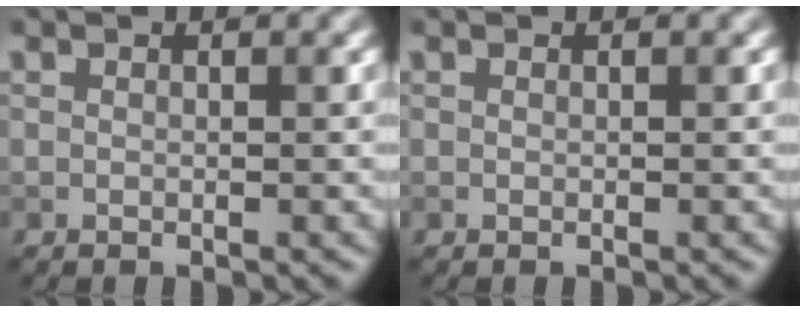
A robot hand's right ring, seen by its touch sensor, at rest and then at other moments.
{"total": 0.0}